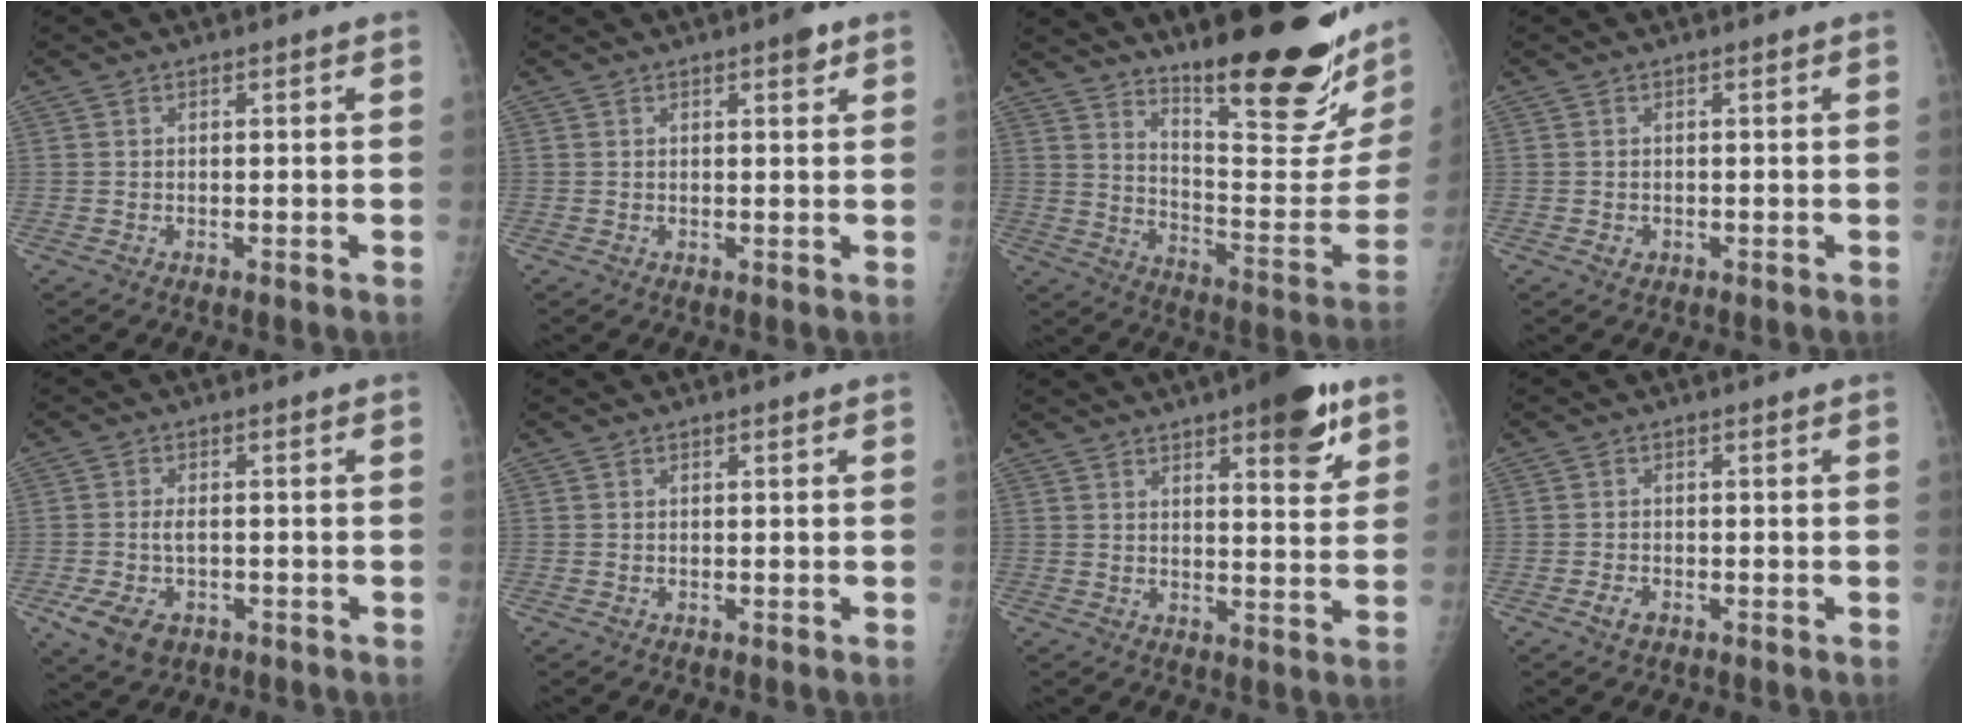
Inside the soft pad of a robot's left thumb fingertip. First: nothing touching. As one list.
[{"total": 2.0, "force": [1.2, 0.6, 1.5], "torque": [-0.016, -0.004, 0.015]}, {"total": 27.3, "force": [18.5, 6.1, 19.1], "torque": [-0.246, -0.118, 0.273]}, {"total": 1.0, "force": [-0.2, 0.9, 0.5], "torque": [-0.004, 0.000, -0.001]}, {"total": 6.8, "force": [-2.9, 4.1, 4.6], "torque": [-0.095, 0.007, -0.046]}, {"total": 0.0}, {"total": 11.1, "force": [6.3, 3.4, 8.4], "torque": [-0.088, -0.029, 0.081]}, {"total": 2.0, "force": [-1.0, 1.2, 1.2], "torque": [-0.023, 0.001, -0.018]}]